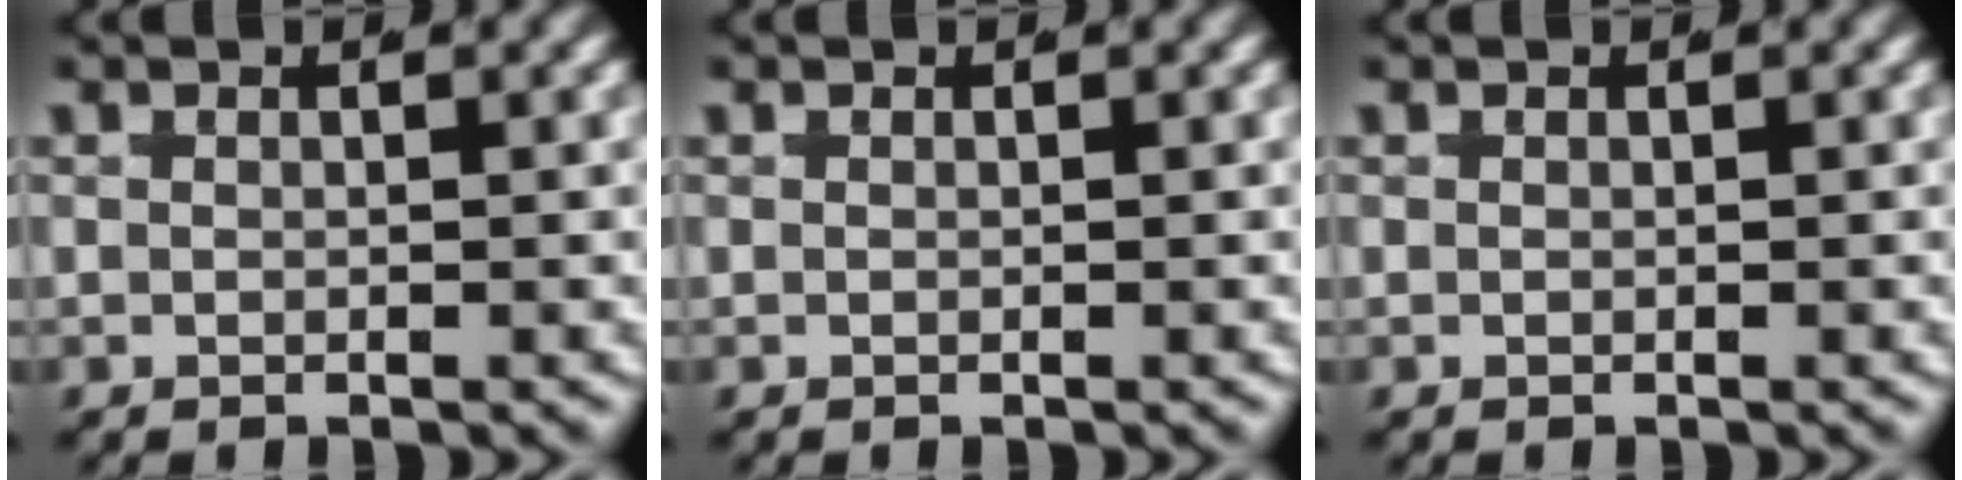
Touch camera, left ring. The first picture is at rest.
{"total": 0.0}
{"total": 0.0}